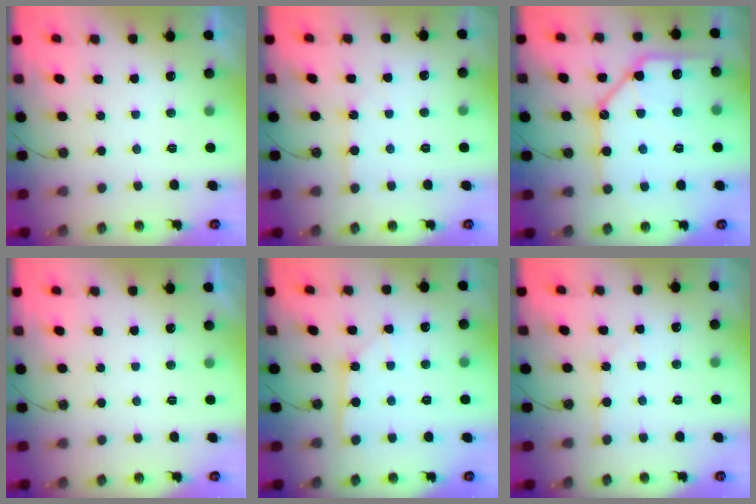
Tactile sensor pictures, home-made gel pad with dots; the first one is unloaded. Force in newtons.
{"total": 5.5, "press": 5.5, "slide": 0.6}
{"total": 17.5, "press": 17.4, "slide": 2.2}
{"total": 0.0}
{"total": 2.5, "press": 2.5, "slide": 0.2}
{"total": 2.1, "press": 2.1, "slide": 0.3}